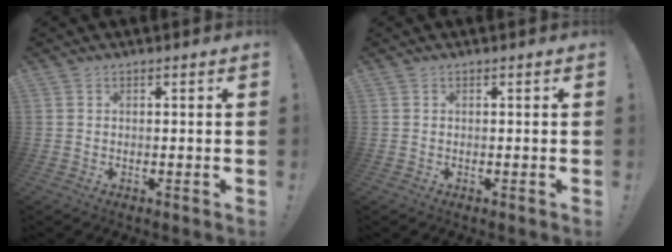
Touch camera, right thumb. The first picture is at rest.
{"total": 0.0}